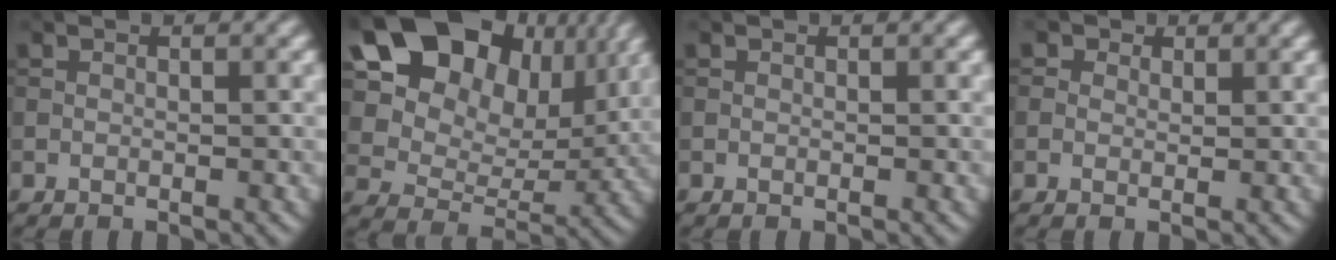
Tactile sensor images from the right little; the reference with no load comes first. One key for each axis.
{"total": 19.0, "fx": 9.0, "fy": 13.6, "fz": 9.8, "tx": -0.221, "ty": 0.059, "tz": 0.163}
{"total": 0.0}
{"total": 1.4, "fx": 0.8, "fy": 1.1, "fz": 0.4, "tx": -0.005, "ty": -0.003, "tz": 0.004}